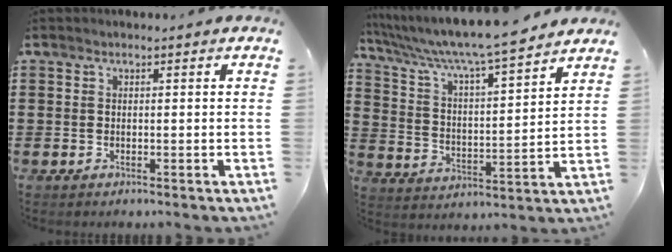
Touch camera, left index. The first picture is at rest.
{"total": 7.1, "force": [6.3, -0.3, 3.2], "torque": [-0.089, -0.046, 0.101]}